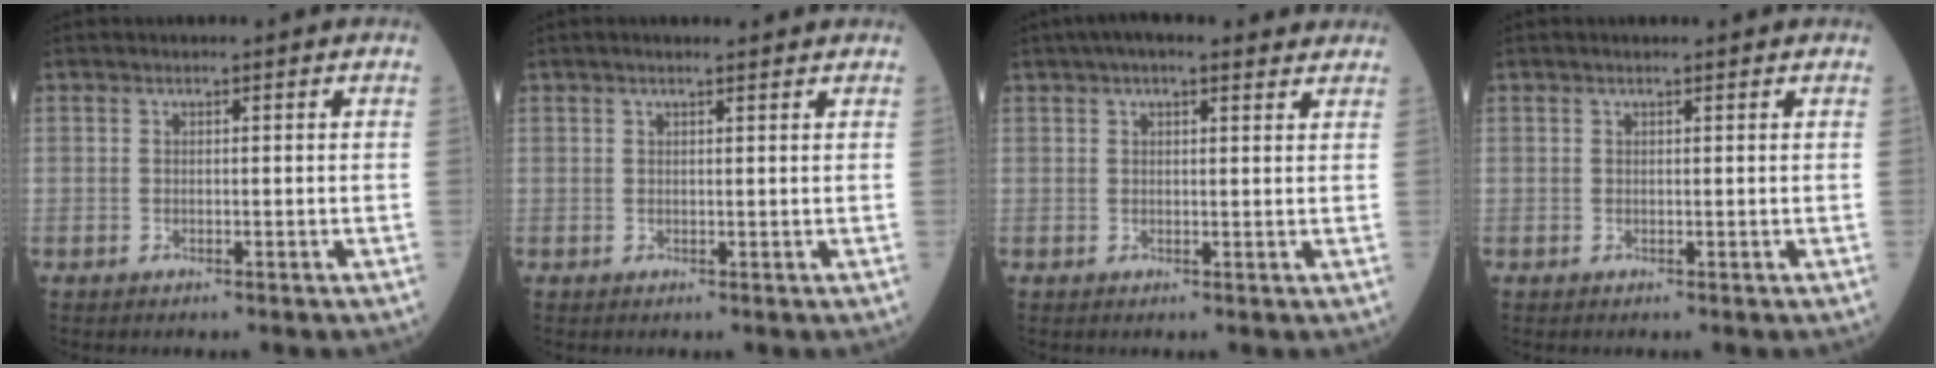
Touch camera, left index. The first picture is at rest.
{"total": 3.0, "force": [2.6, 0.1, 1.5], "torque": [-0.022, 0.018, 0.034]}
{"total": 7.9, "force": [6.1, 2.2, 4.6], "torque": [-0.066, 0.041, 0.085]}
{"total": 1.1, "force": [1.0, -0.1, 0.5], "torque": [-0.010, 0.008, 0.016]}